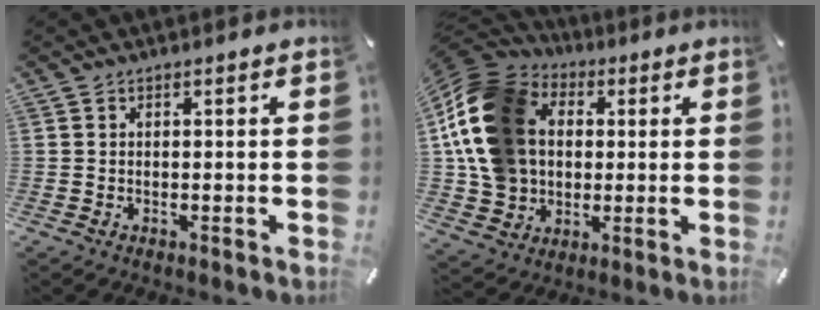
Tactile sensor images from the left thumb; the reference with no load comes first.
{"total": 19.6, "force": [2.5, 16.2, 10.6], "torque": [-0.233, 0.000, 0.048]}